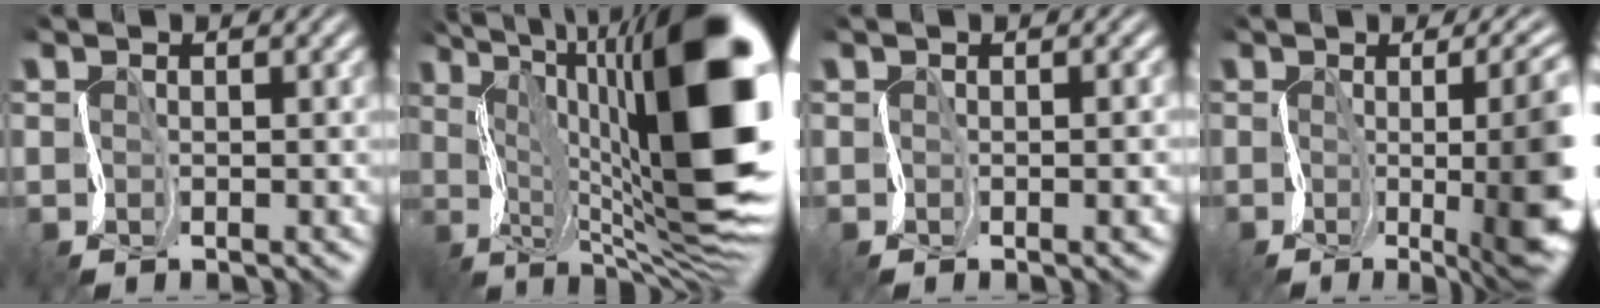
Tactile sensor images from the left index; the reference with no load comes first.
{"total": 18.8, "force": [3.0, 6.7, 17.3], "torque": [-0.264, 0.032, 0.056]}
{"total": 3.3, "force": [-0.3, 1.4, 3.0], "torque": [-0.016, 0.006, 0.001]}
{"total": 15.9, "force": [-1.4, 6.1, 14.6], "torque": [-0.151, -0.005, -0.008]}